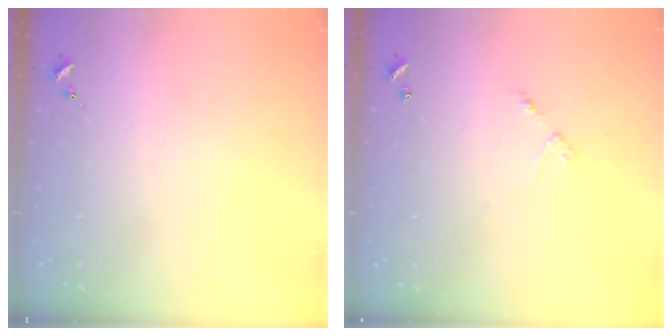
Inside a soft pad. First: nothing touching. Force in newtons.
{"total": 4.9, "press": 4.8, "slide": 0.3}